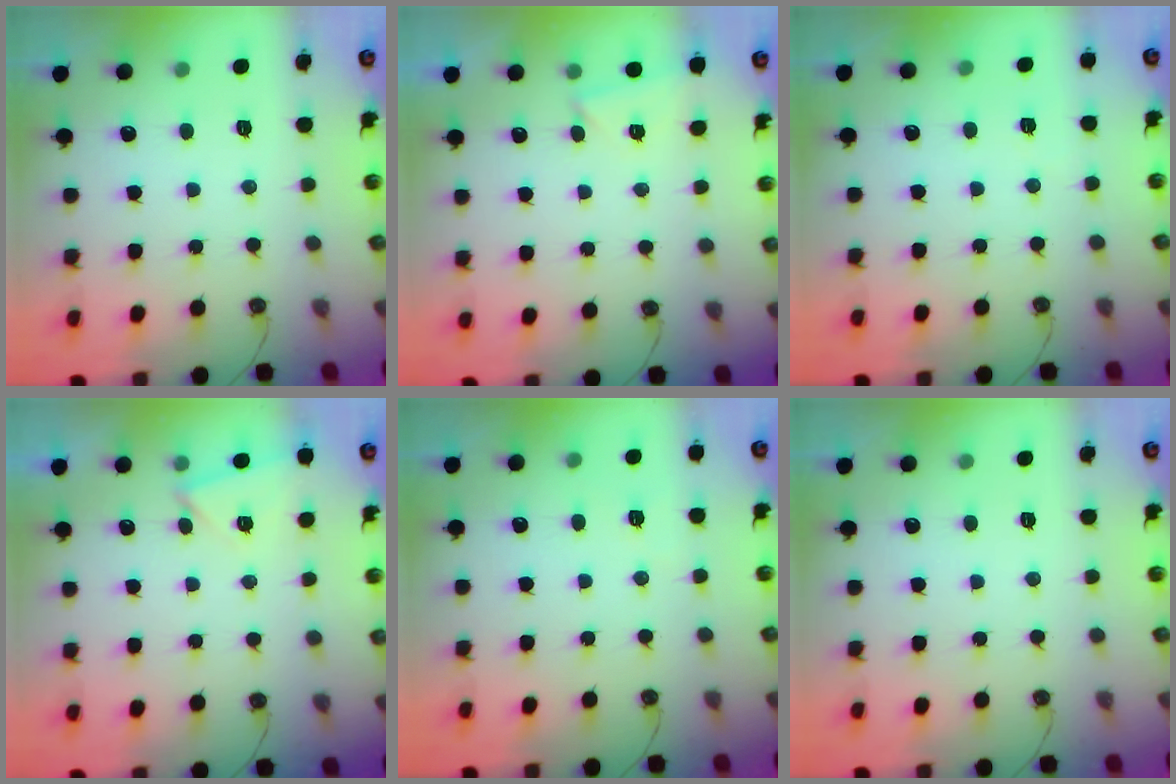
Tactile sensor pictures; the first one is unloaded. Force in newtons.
{"total": 1.6, "press": 1.6, "slide": 0.3}
{"total": 5.4, "press": 3.7, "slide": 3.8}
{"total": 3.0, "press": 2.5, "slide": 1.7}
{"total": 2.8, "press": 2.8, "slide": 0.3}
{"total": 0.0}